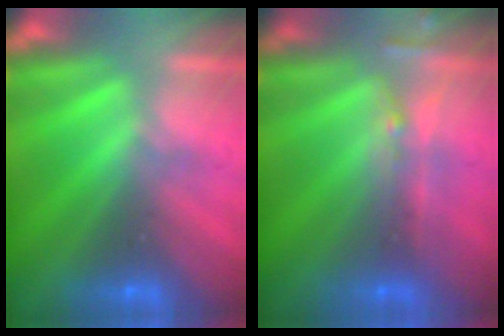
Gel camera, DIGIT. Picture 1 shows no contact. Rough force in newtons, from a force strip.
{"total": 2.4}